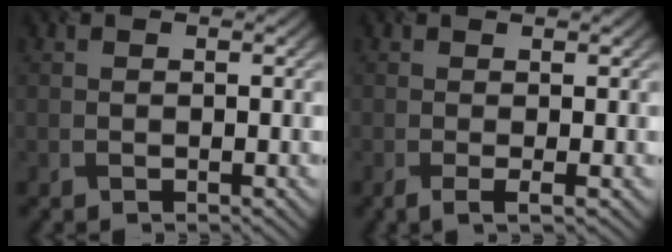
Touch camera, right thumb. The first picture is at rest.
{"total": 2.0, "force": [-0.3, 0.4, 1.9], "torque": [-0.035, -0.003, -0.010]}